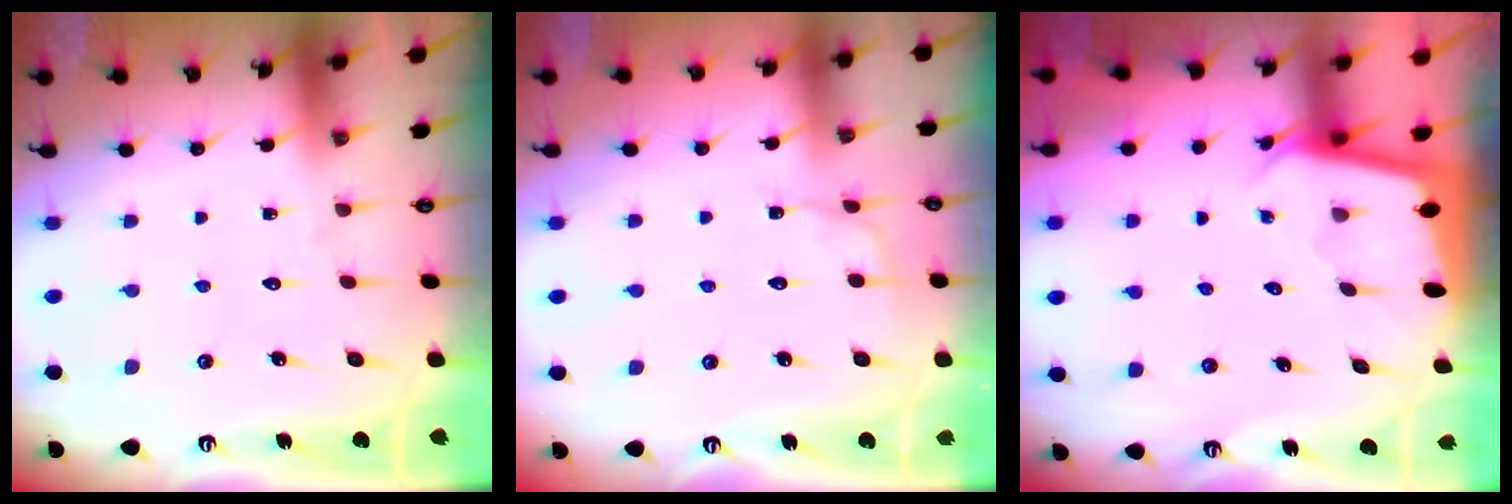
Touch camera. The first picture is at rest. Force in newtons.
{"total": 2.7, "press": 2.7, "slide": 0.3}
{"total": 1.9, "press": 1.9, "slide": 0.1}